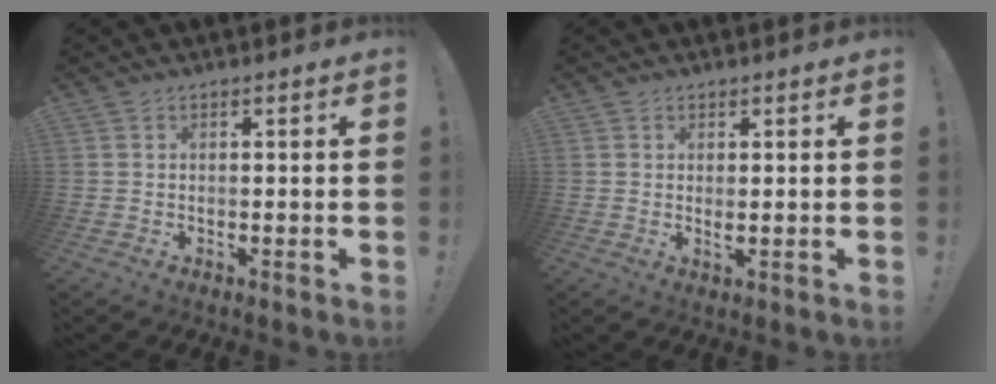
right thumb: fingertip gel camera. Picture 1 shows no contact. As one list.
[{"total": 1.2, "force": [0.7, 0.5, 0.9], "torque": [-0.002, -0.007, 0.009]}]